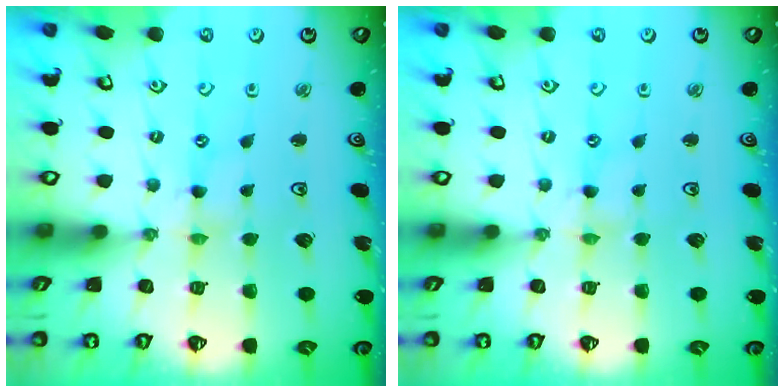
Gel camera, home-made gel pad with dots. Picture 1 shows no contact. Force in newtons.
{"total": 0.0}